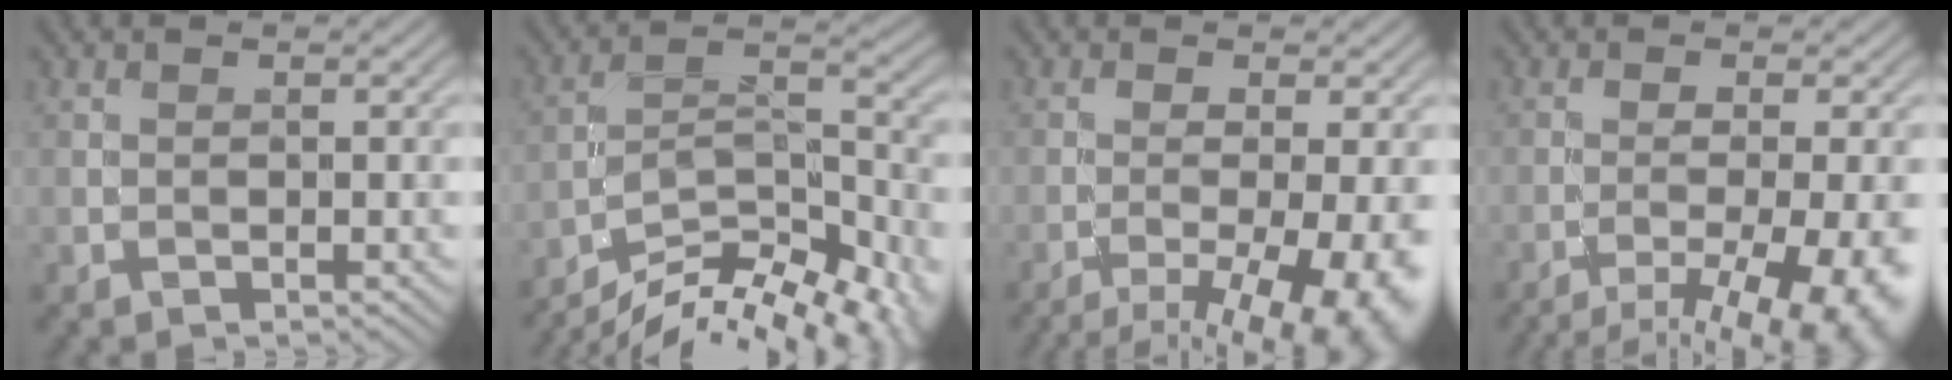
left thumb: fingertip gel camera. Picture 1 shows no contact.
{"total": 14.4, "force": [-11.7, 4.2, 7.2], "torque": [-0.131, -0.007, -0.179]}
{"total": 11.7, "force": [-6.6, 3.7, 8.9], "torque": [-0.143, -0.039, -0.075]}
{"total": 12.5, "force": [-7.9, 3.8, 9.0], "torque": [-0.139, -0.033, -0.090]}